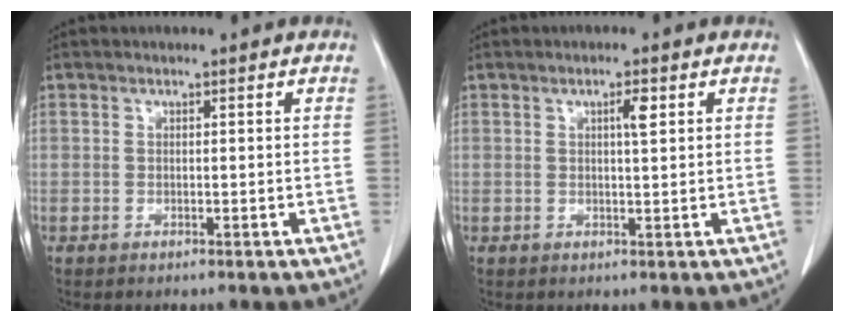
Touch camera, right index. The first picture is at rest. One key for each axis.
{"total": 2.1, "fx": 0.8, "fy": 0.2, "fz": 1.9, "tx": -0.035, "ty": -0.001, "tz": 0.013}